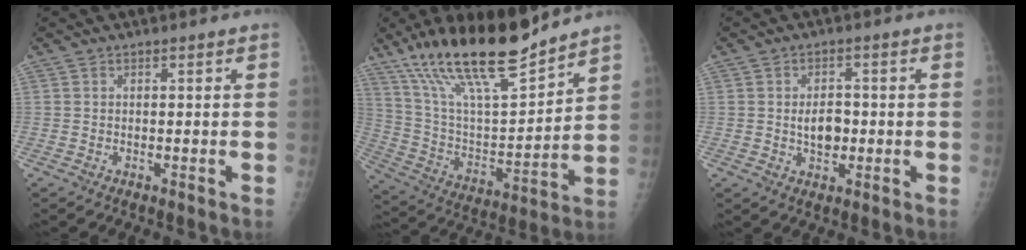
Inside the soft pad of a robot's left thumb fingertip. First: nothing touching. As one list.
[{"total": 21.8, "force": [16.6, 5.0, 13.2], "torque": [-0.209, -0.073, 0.306]}, {"total": 4.7, "force": [-0.4, 3.2, 3.5], "torque": [-0.040, 0.002, -0.003]}]